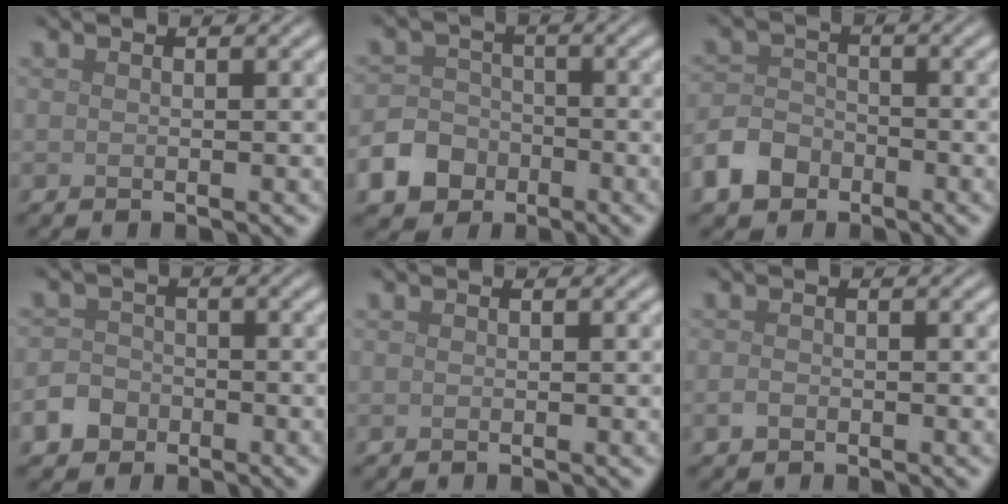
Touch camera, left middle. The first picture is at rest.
{"total": 6.5, "force": [-3.8, 5.1, 1.6], "torque": [-0.020, -0.017, -0.086]}
{"total": 3.8, "force": [-2.4, 2.7, 1.4], "torque": [-0.031, 0.002, -0.052]}
{"total": 3.2, "force": [-2.0, 2.4, 0.8], "torque": [-0.006, -0.004, -0.040]}
{"total": 0.0}
{"total": 0.7, "force": [-0.4, 0.5, 0.4], "torque": [-0.008, -0.003, -0.008]}